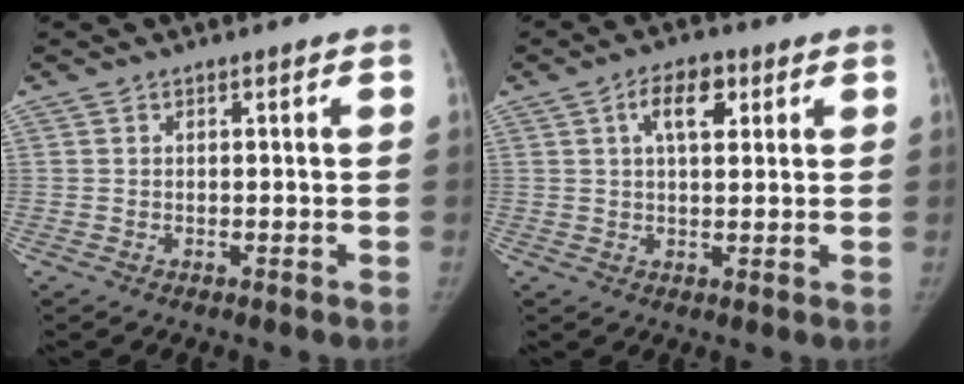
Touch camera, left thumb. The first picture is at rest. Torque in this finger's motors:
{"motor_torque": [-0.01, 0.13, 0.18, 0.21, 0.01]}